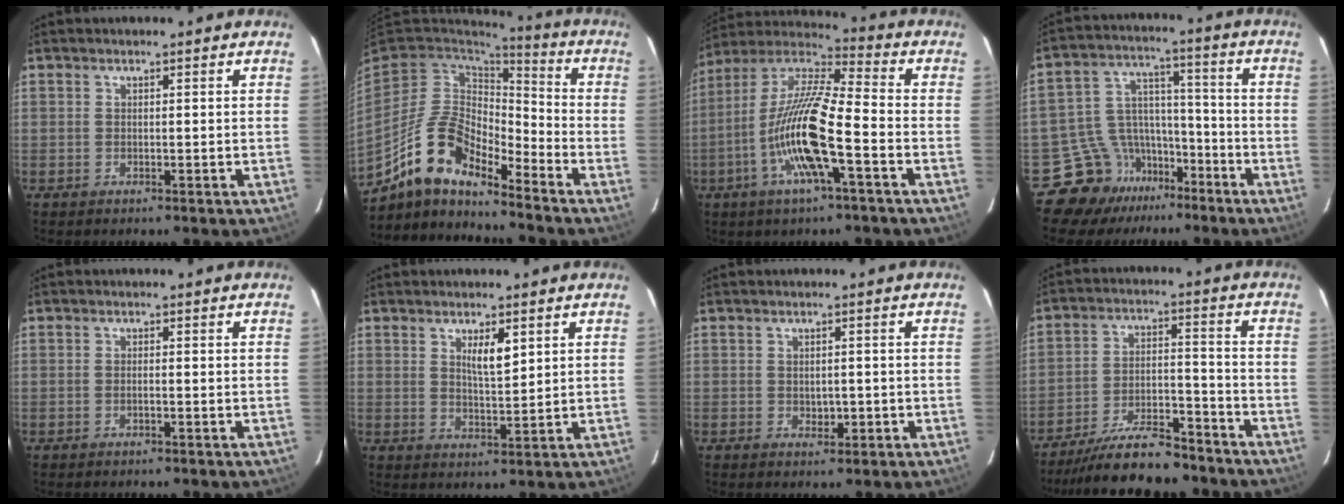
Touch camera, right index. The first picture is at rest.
{"total": 12.1, "force": [-10.0, 3.6, 5.8], "torque": [-0.117, 0.029, -0.188]}
{"total": 16.0, "force": [-4.6, 1.9, 15.2], "torque": [-0.308, 0.000, -0.089]}
{"total": 11.6, "force": [-7.7, 8.6, 1.3], "torque": [-0.020, 0.081, -0.118]}
{"total": 0.6, "force": [-0.2, 0.0, 0.6], "torque": [-0.013, 0.000, -0.002]}
{"total": 4.1, "force": [2.0, 0.9, 3.5], "torque": [-0.063, -0.004, 0.038]}
{"total": 2.0, "force": [-0.3, 1.3, 1.5], "torque": [-0.023, 0.000, 0.002]}
{"total": 12.0, "force": [-10.6, 2.3, 5.1], "torque": [-0.084, 0.004, -0.181]}